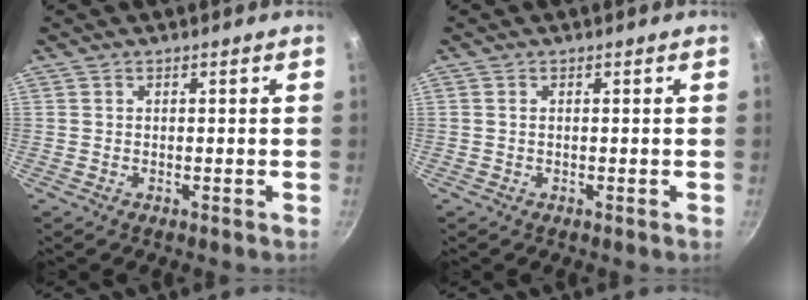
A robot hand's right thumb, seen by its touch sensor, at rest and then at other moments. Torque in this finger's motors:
{"motor_torque": [0.28, -0.39, 0.15, -0.19, 0.01]}